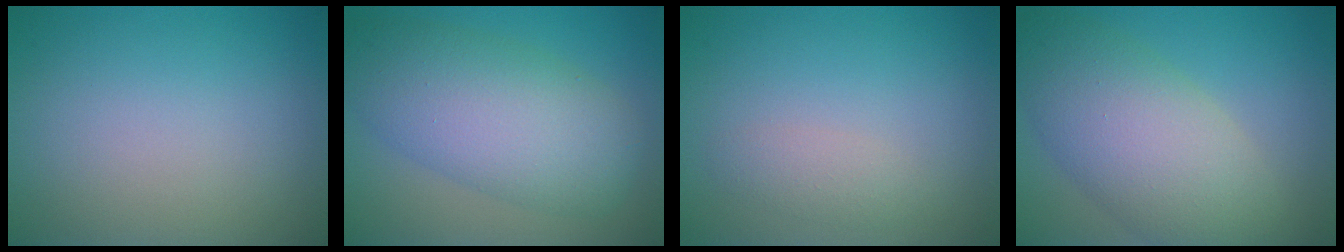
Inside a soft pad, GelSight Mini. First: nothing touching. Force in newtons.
{"total": 8.4, "press": 8.4, "slide": 0.0}
{"total": 1.4, "press": 1.4, "slide": 0.1}
{"total": 8.6, "press": 8.6, "slide": 0.4}